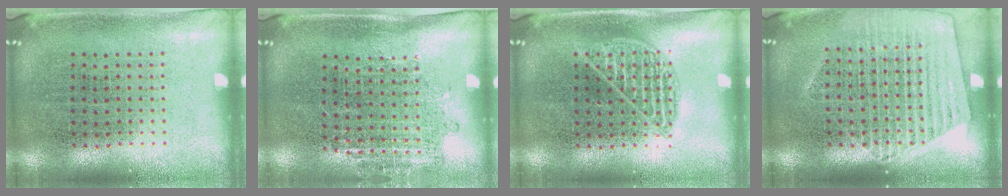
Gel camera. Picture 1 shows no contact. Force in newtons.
{"total": 1.1, "press": 0.9, "slide": 0.7}
{"total": 1.0, "press": 1.0, "slide": 0.1}
{"total": 1.5, "press": 1.4, "slide": 0.4}